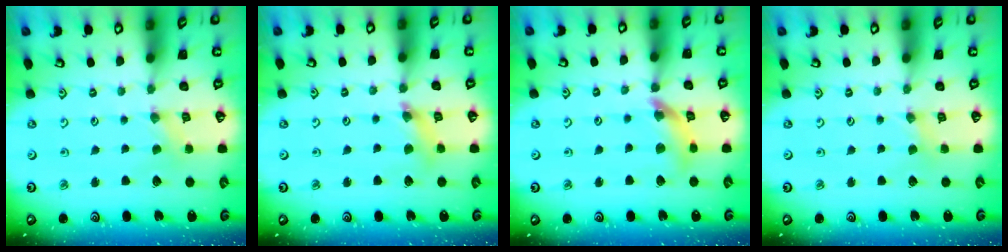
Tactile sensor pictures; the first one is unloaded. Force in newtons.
{"total": 7.0, "press": 6.9, "slide": 0.7}
{"total": 11.8, "press": 11.7, "slide": 1.5}
{"total": 2.4, "press": 2.3, "slide": 0.5}